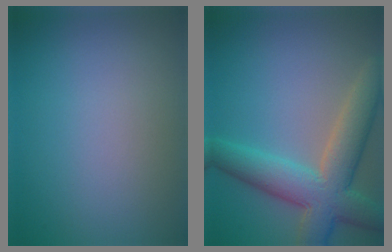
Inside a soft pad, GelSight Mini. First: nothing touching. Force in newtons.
{"total": 7.5, "press": 7.5, "slide": 0.6}